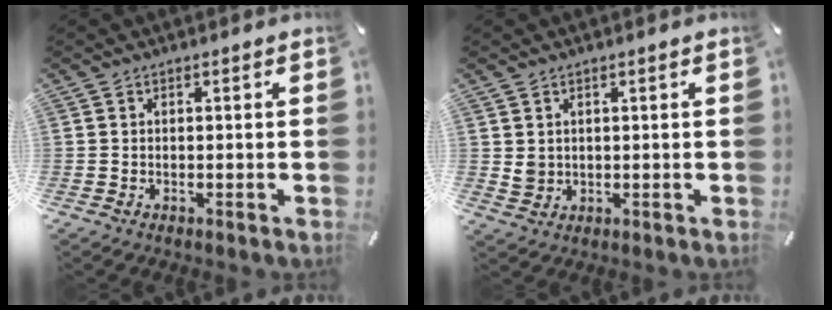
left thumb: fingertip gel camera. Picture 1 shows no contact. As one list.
[{"total": 2.6, "force": [1.1, 2.3, 0.6], "torque": [-0.005, 0.000, 0.020]}]